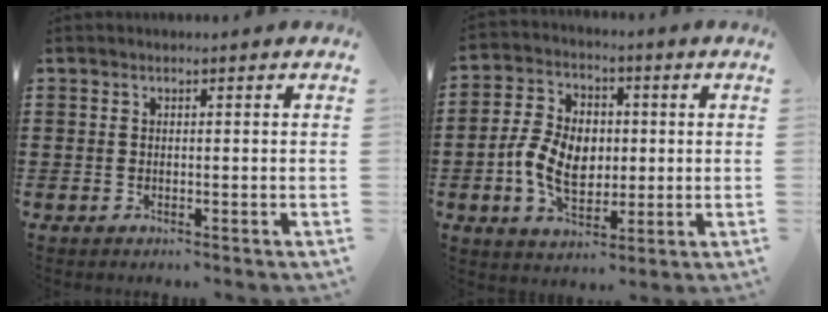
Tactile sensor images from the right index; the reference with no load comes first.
{"total": 8.8, "force": [-0.9, 6.4, 6.0], "torque": [-0.136, 0.015, -0.016]}